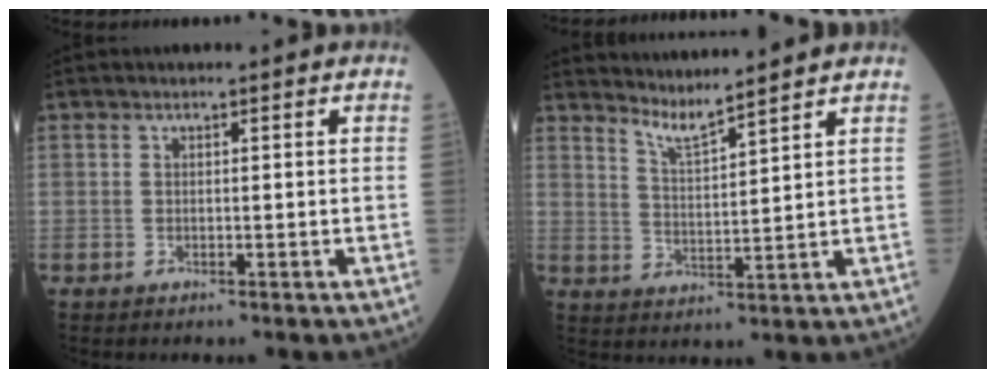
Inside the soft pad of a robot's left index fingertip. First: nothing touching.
{"total": 5.0, "force": [4.7, -1.0, 1.2], "torque": [-0.036, -0.010, 0.091]}